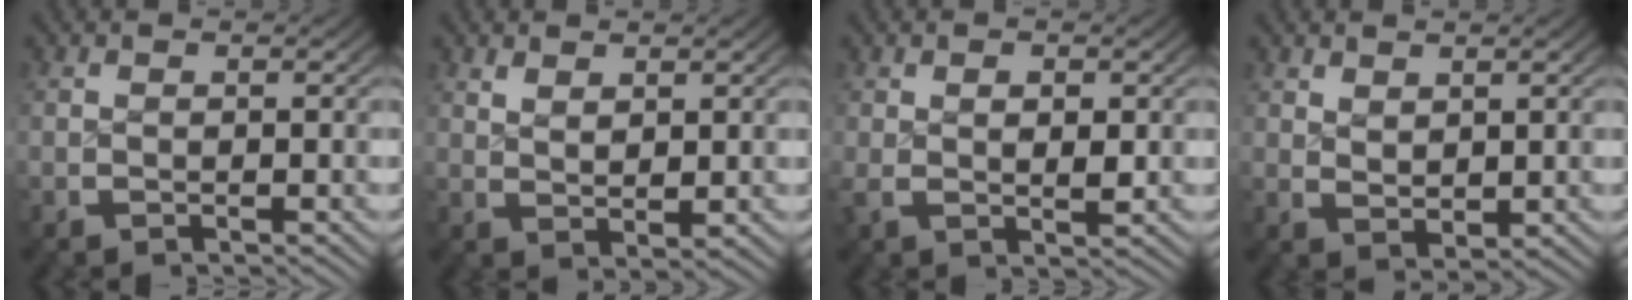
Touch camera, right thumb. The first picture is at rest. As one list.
[{"total": 1.8, "force": [1.5, 0.3, 1.0], "torque": [-0.016, -0.002, 0.038]}, {"total": 2.0, "force": [0.4, 1.0, 1.7], "torque": [-0.033, -0.011, 0.014]}, {"total": 1.8, "force": [1.4, 0.8, 0.9], "torque": [-0.016, -0.007, 0.037]}]